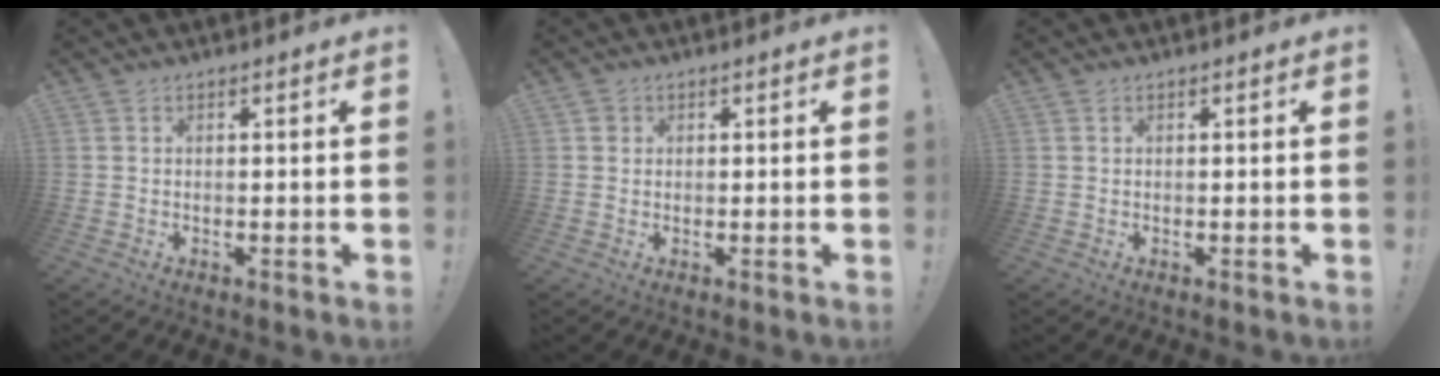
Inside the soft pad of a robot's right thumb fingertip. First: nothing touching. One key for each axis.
{"total": 1.3, "fx": 0.5, "fy": 1.1, "fz": 0.3, "tx": 0.002, "ty": -0.001, "tz": 0.008}
{"total": 0.0}